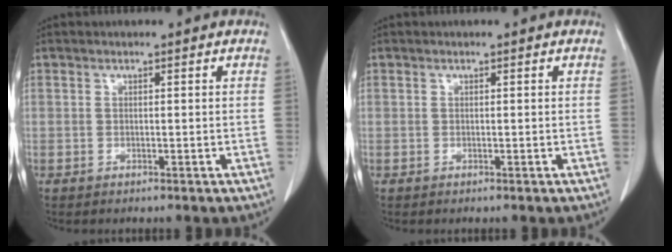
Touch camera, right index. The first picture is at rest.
{"total": 0.0}